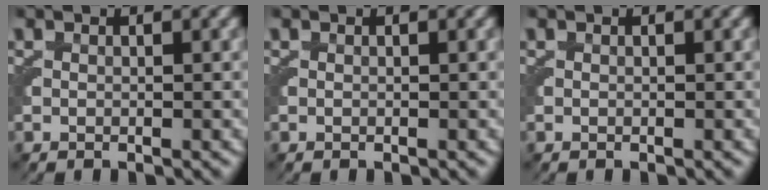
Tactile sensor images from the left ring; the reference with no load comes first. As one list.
[{"total": 0.0}, {"total": 0.0}]